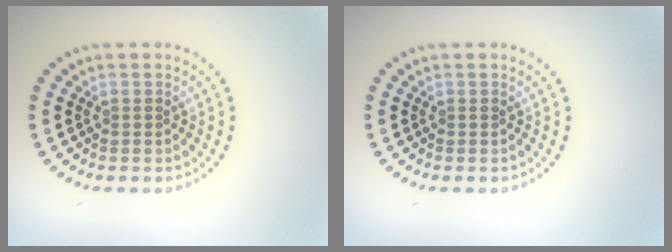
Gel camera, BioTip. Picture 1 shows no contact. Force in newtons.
{"total": 0.0}